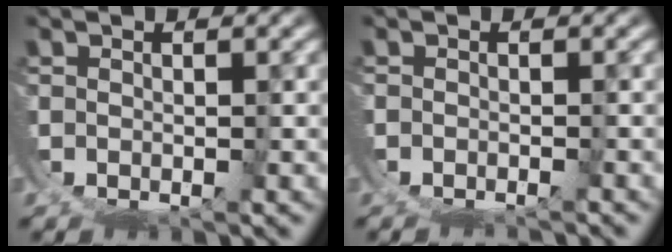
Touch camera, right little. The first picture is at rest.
{"total": 1.8, "force": [-1.8, 0.2, 0.0], "torque": [0.002, -0.006, -0.026]}